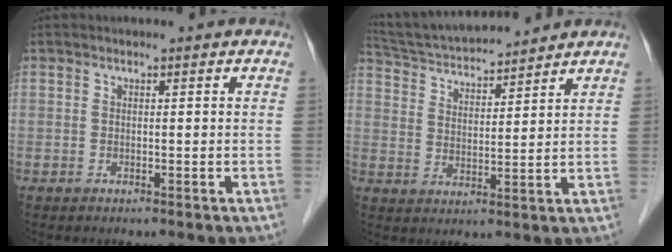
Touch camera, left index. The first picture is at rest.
{"total": 13.2, "force": [12.3, 1.1, 4.5], "torque": [-0.091, 0.024, 0.213]}